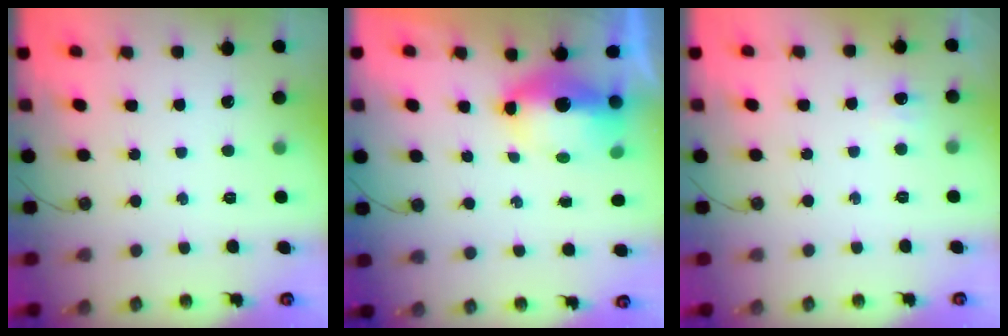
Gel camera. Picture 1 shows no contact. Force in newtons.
{"total": 7.8, "press": 7.7, "slide": 0.8}
{"total": 4.6, "press": 4.5, "slide": 1.0}